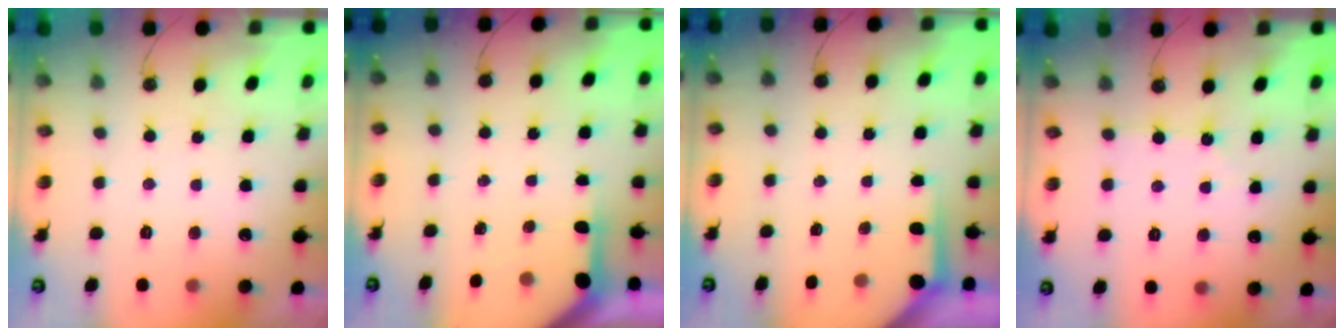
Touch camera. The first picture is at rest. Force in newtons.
{"total": 3.8, "press": 3.8, "slide": 0.3}
{"total": 3.7, "press": 3.7, "slide": 0.4}
{"total": 2.6, "press": 2.5, "slide": 0.5}